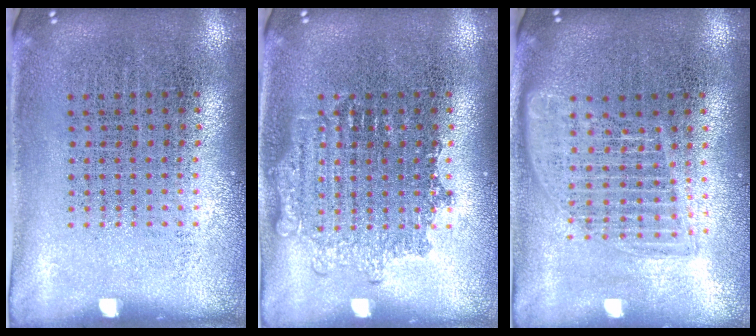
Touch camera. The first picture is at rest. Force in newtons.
{"total": 1.8, "press": 1.8, "slide": 0.3}
{"total": 1.7, "press": 1.5, "slide": 0.8}